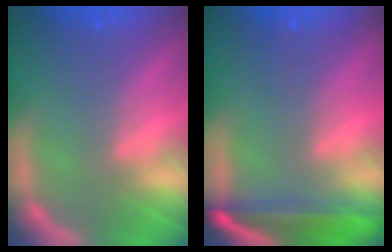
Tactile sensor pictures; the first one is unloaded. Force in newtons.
{"total": 7.1}